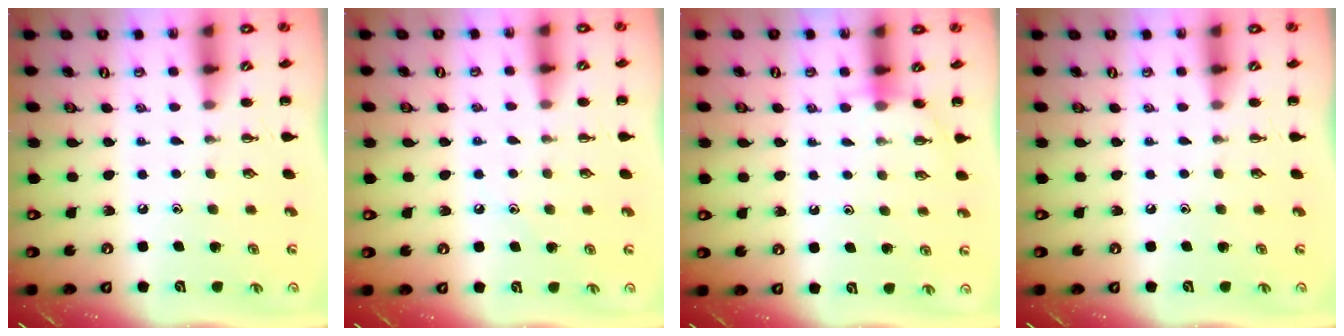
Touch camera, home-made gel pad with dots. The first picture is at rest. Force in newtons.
{"total": 7.4, "press": 7.1, "slide": 2.1}
{"total": 4.8, "press": 4.6, "slide": 1.2}
{"total": 0.0}